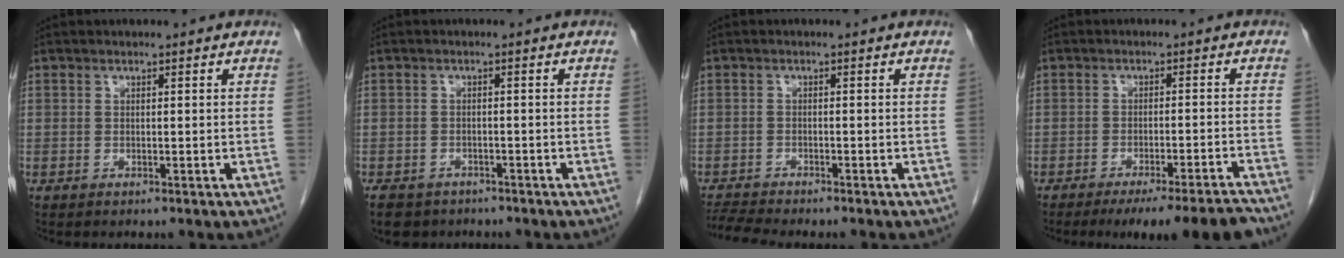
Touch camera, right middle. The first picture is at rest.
{"total": 6.1, "force": [-4.8, 3.5, 1.6], "torque": [-0.029, -0.001, -0.066]}
{"total": 4.4, "force": [-4.2, -0.4, 1.2], "torque": [-0.025, -0.016, -0.071]}
{"total": 11.1, "force": [-9.9, -0.8, 5.0], "torque": [-0.053, -0.008, -0.139]}